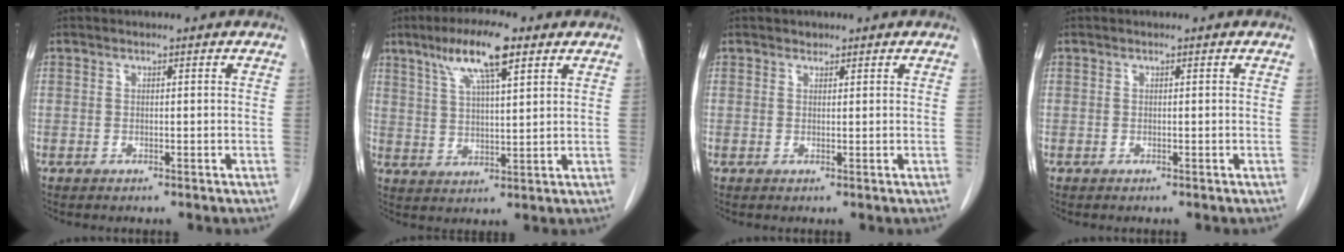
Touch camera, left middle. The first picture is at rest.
{"total": 9.9, "force": [5.9, 1.6, 7.8], "torque": [-0.147, 0.012, 0.103]}
{"total": 0.8, "force": [0.7, 0.4, 0.0], "torque": [0.000, -0.004, 0.008]}
{"total": 0.0}